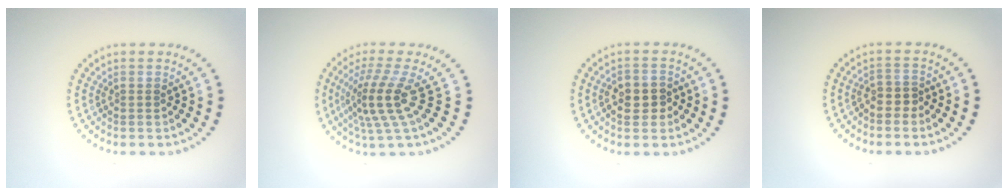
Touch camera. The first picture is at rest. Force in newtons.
{"total": 4.3, "press": 2.9, "slide": 3.1}
{"total": 2.8, "press": 2.8, "slide": 0.6}
{"total": 1.7, "press": 1.3, "slide": 1.1}